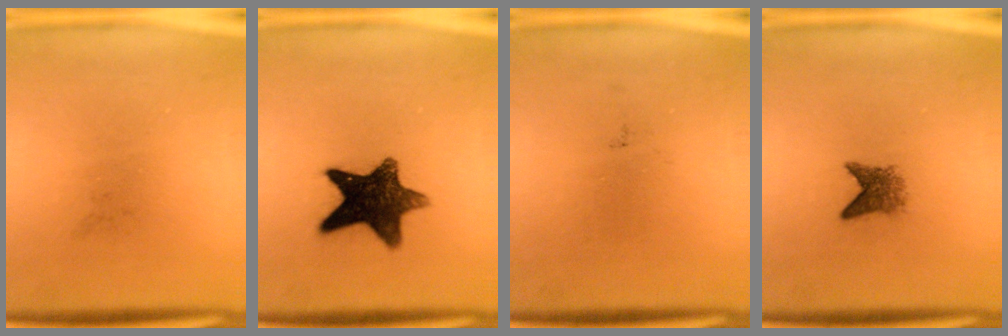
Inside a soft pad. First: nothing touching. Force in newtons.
{"total": 12.8}
{"total": 0.0}
{"total": 2.6}